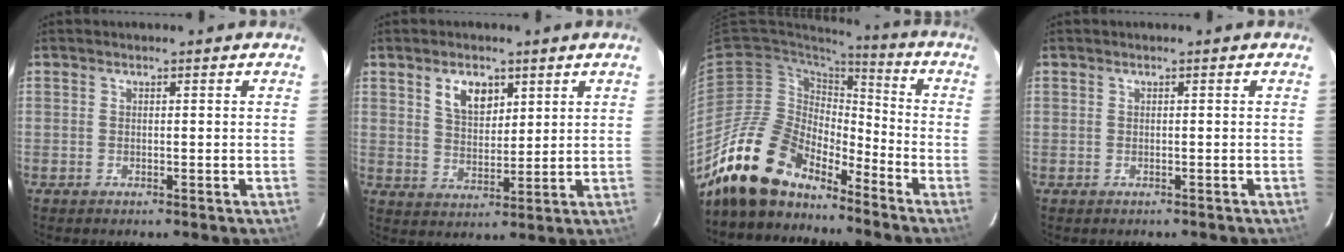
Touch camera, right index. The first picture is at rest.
{"total": 6.5, "force": [3.4, 3.8, 4.1], "torque": [-0.068, 0.008, 0.067]}
{"total": 17.2, "force": [-14.3, 7.0, 6.5], "torque": [-0.133, 0.000, -0.261]}
{"total": 0.7, "force": [-0.4, 0.6, -0.1], "torque": [0.002, 0.000, -0.001]}